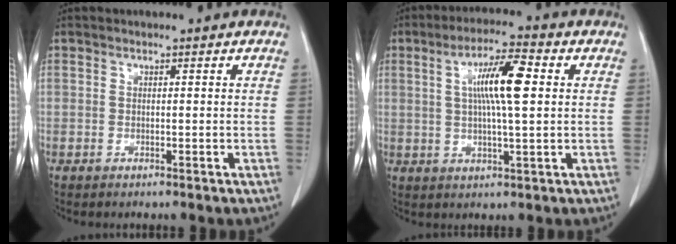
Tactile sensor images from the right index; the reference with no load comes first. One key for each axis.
{"total": 9.2, "fx": 1.8, "fy": 1.0, "fz": 8.9, "tx": -0.163, "ty": 0.010, "tz": 0.030}